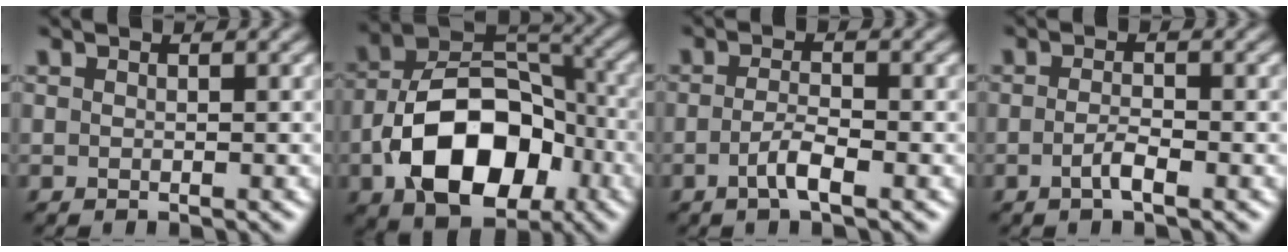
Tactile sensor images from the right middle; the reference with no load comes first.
{"total": 12.0, "force": [-3.8, 7.8, 8.3], "torque": [-0.140, 0.002, -0.070]}
{"total": 2.2, "force": [-0.9, 0.5, 1.9], "torque": [-0.038, 0.003, -0.021]}
{"total": 1.7, "force": [-0.7, 0.4, 1.4], "torque": [-0.030, 0.000, -0.017]}